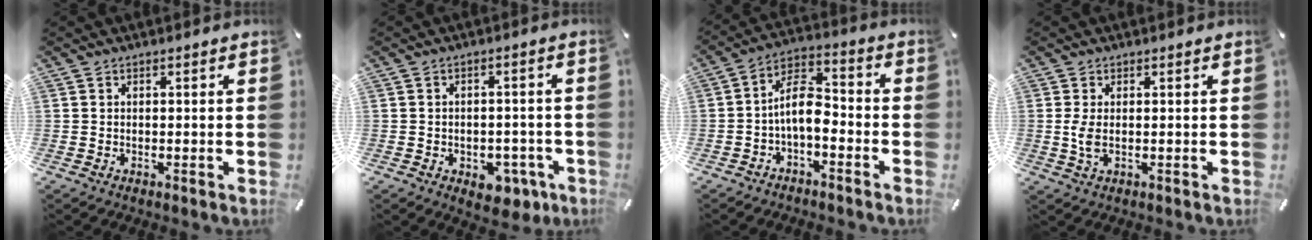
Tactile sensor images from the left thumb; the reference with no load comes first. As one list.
[{"total": 6.7, "force": [-2.8, 4.5, 4.1], "torque": [-0.044, 0.016, -0.044]}, {"total": 9.9, "force": [-2.5, 5.2, 8.1], "torque": [-0.158, 0.010, -0.043]}, {"total": 3.7, "force": [0.1, 1.5, 3.4], "torque": [-0.069, -0.005, -0.003]}]